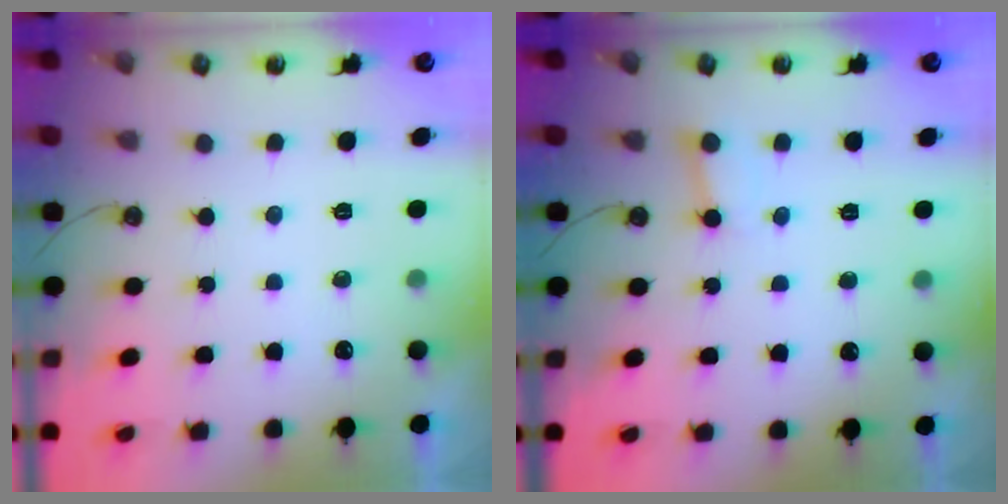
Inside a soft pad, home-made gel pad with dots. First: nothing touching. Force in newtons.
{"total": 2.3, "press": 2.3, "slide": 0.2}